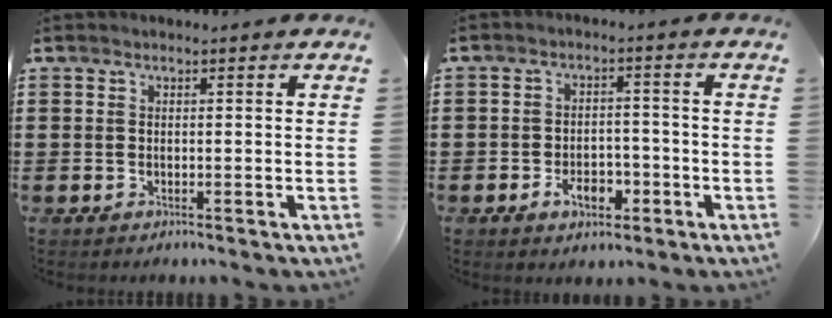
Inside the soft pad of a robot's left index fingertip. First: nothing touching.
{"total": 5.0, "force": [-2.5, 2.8, 3.3], "torque": [-0.051, 0.003, -0.048]}